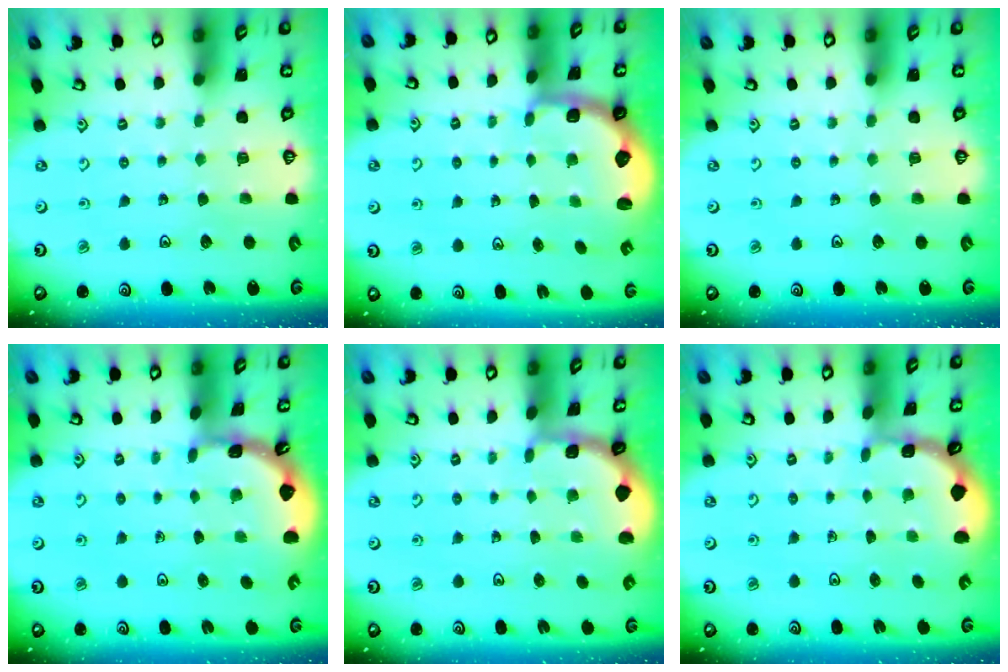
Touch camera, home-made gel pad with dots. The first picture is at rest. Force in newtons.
{"total": 2.6, "press": 2.0, "slide": 1.7}
{"total": 0.0}
{"total": 1.8, "press": 1.8, "slide": 0.1}
{"total": 1.6, "press": 1.5, "slide": 0.3}
{"total": 1.6, "press": 1.5, "slide": 0.2}